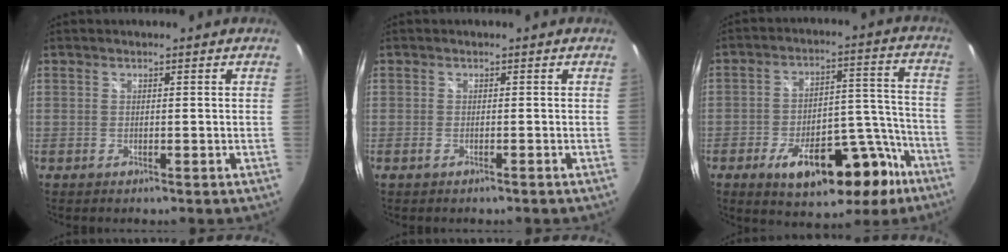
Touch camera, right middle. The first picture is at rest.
{"total": 0.8, "force": [-0.6, 0.1, 0.4], "torque": [-0.008, -0.001, -0.013]}
{"total": 18.7, "force": [-10.7, 8.1, 13.0], "torque": [-0.199, 0.018, -0.139]}